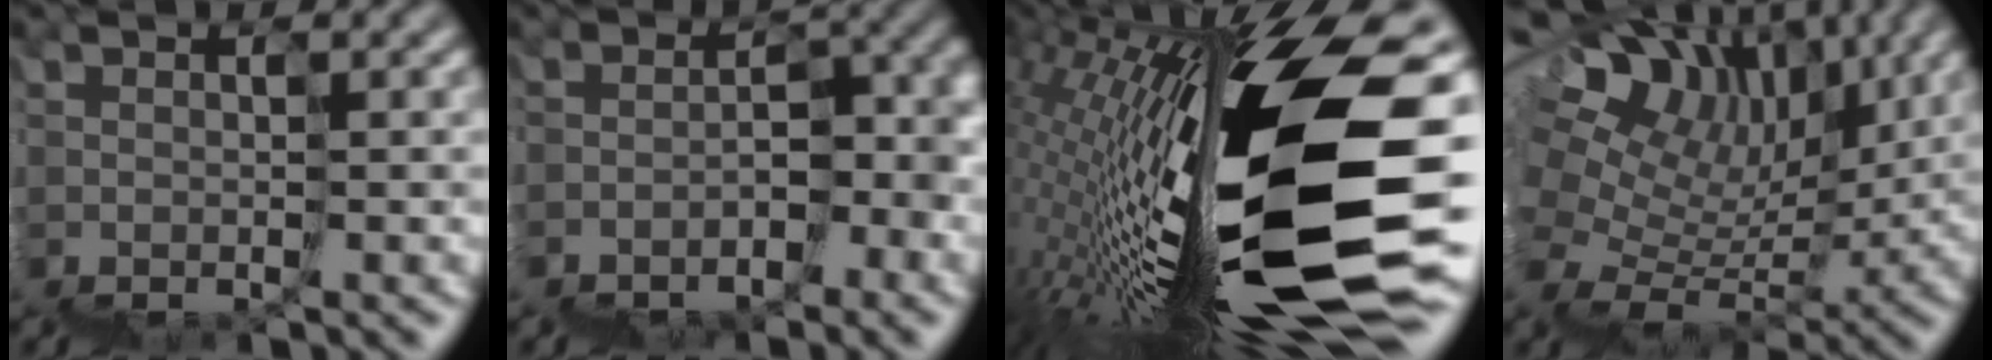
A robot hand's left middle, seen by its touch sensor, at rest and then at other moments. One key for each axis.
{"total": 3.6, "fx": -3.0, "fy": 1.9, "fz": 0.8, "tx": 0.009, "ty": 0.013, "tz": -0.051}
{"total": 13.1, "fx": -0.2, "fy": 1.5, "fz": 13.0, "tx": -0.222, "ty": 0.029, "tz": -0.018}
{"total": 10.3, "fx": 8.2, "fy": 5.0, "fz": 3.9, "tx": -0.073, "ty": 0.060, "tz": 0.133}